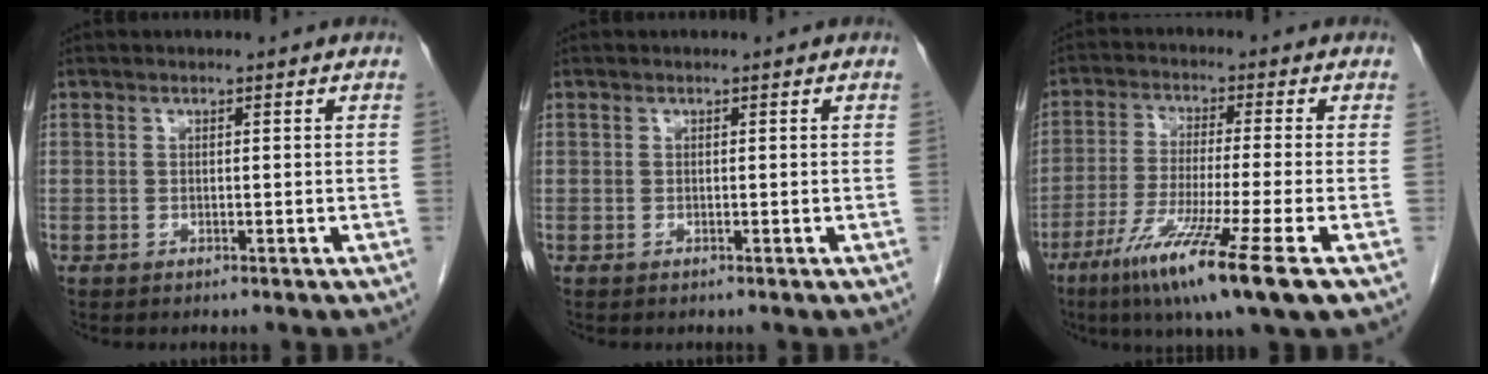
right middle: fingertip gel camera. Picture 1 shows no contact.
{"total": 0.0}
{"total": 12.4, "force": [-6.3, -0.8, 10.7], "torque": [-0.209, -0.044, -0.111]}